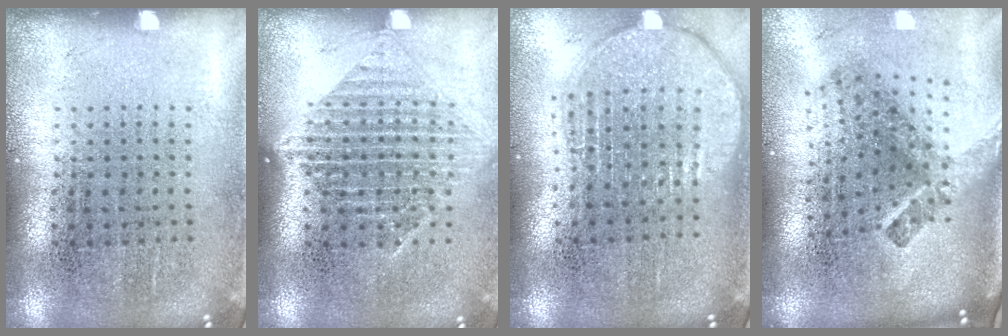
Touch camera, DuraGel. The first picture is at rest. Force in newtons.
{"total": 1.4, "press": 1.3, "slide": 0.6}
{"total": 2.0, "press": 1.6, "slide": 1.1}
{"total": 2.7, "press": 1.7, "slide": 2.1}